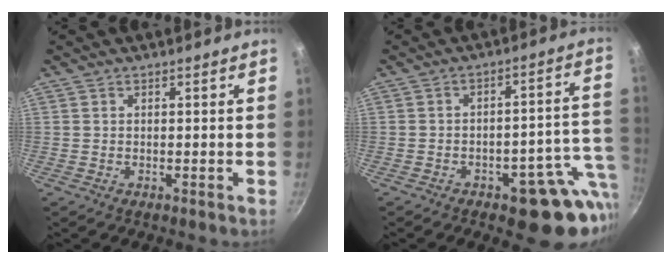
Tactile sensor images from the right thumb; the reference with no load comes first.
{"total": 14.4, "force": [-4.7, 7.4, 11.4], "torque": [-0.067, 0.038, -0.052]}